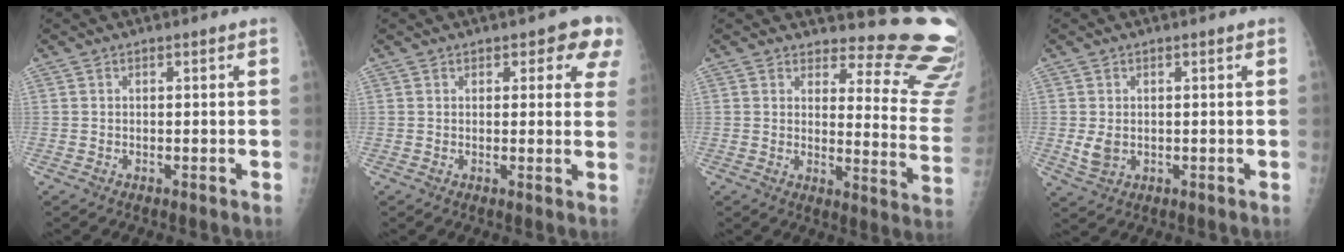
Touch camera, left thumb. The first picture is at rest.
{"total": 6.1, "force": [3.6, 3.2, 3.7], "torque": [0.001, -0.011, 0.031]}
{"total": 16.6, "force": [15.8, 3.4, 3.4], "torque": [0.004, -0.184, 0.158]}
{"total": 3.2, "force": [0.0, 2.4, 2.1], "torque": [-0.038, -0.008, 0.009]}